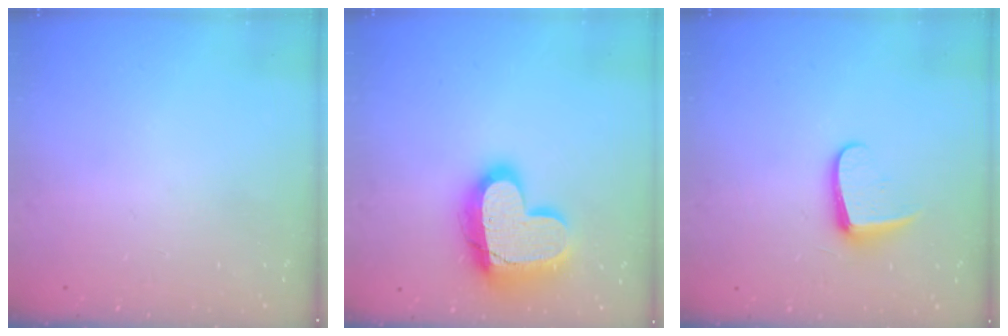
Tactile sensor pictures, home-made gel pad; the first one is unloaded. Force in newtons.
{"total": 19.3, "press": 19.2, "slide": 1.6}
{"total": 8.9, "press": 8.8, "slide": 0.8}